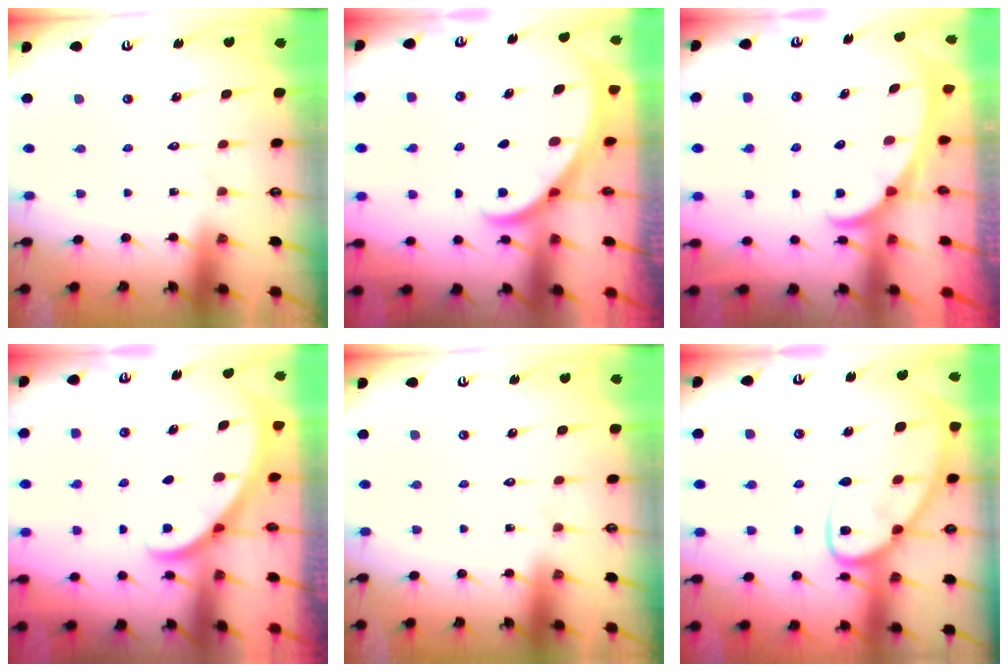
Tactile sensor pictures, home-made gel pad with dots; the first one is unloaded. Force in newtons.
{"total": 2.8, "press": 2.8, "slide": 0.2}
{"total": 2.5, "press": 2.5, "slide": 0.3}
{"total": 2.8, "press": 2.8, "slide": 0.2}
{"total": 0.0}
{"total": 17.9, "press": 17.8, "slide": 1.6}